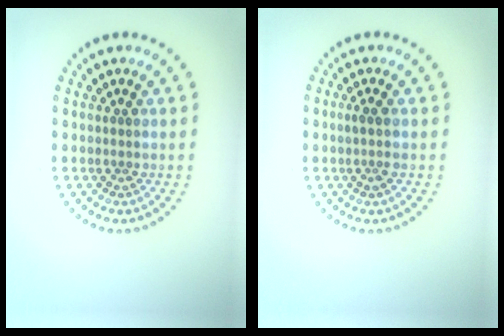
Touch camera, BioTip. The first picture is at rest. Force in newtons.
{"total": 1.2, "press": 1.0, "slide": 0.6}